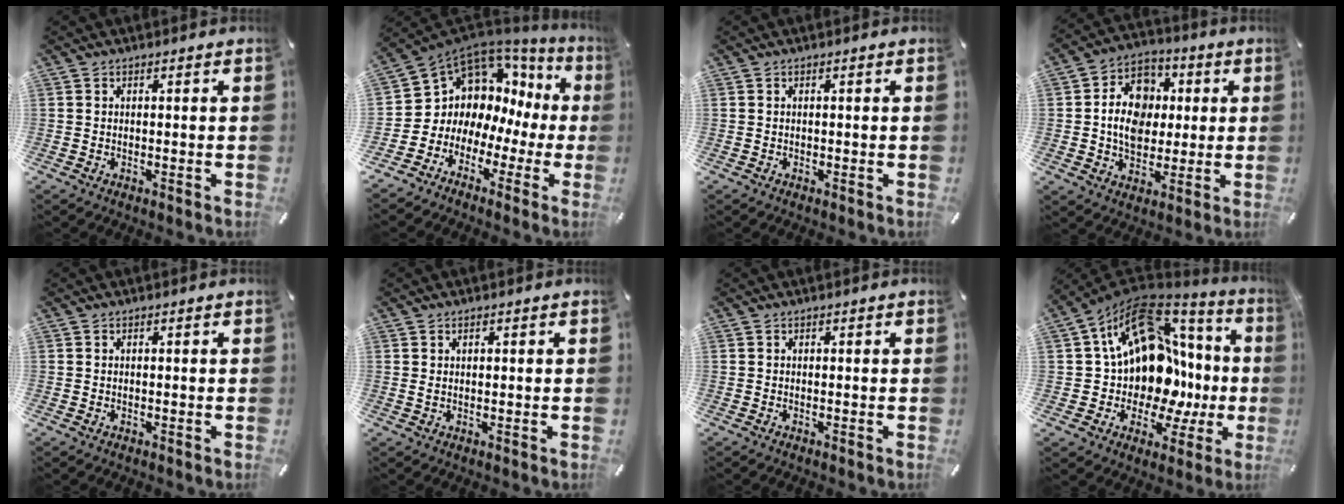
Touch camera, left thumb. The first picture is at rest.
{"total": 8.1, "force": [3.8, 7.1, 1.3], "torque": [-0.044, -0.062, 0.080]}
{"total": 0.0}
{"total": 12.1, "force": [0.2, 10.2, 6.6], "torque": [-0.118, 0.018, 0.006]}
{"total": 0.0}
{"total": 1.3, "force": [0.5, 0.5, 1.1], "torque": [-0.021, 0.002, 0.007]}
{"total": 0.0}
{"total": 18.1, "force": [5.3, 13.2, 11.2], "torque": [-0.186, -0.074, 0.101]}